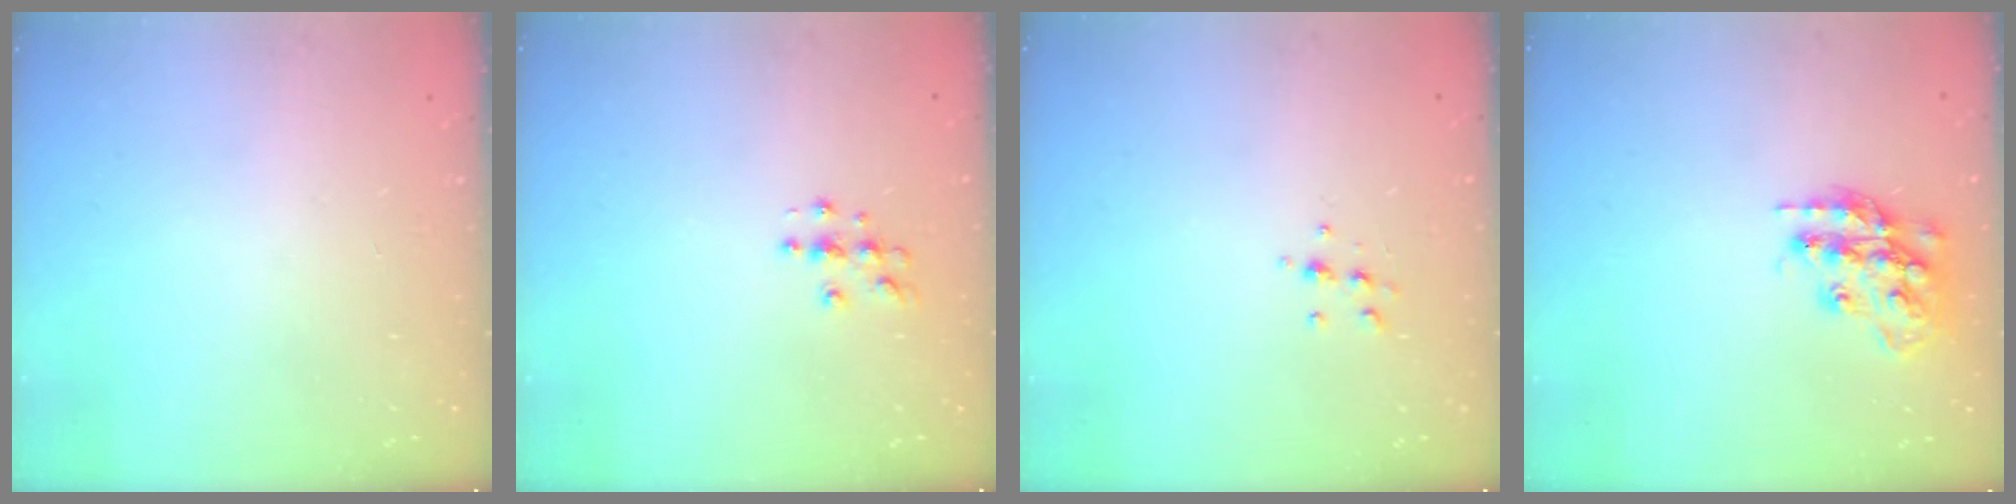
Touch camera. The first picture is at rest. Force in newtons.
{"total": 4.1, "press": 4.1, "slide": 0.5}
{"total": 5.8, "press": 5.8, "slide": 0.6}
{"total": 17.3, "press": 17.3, "slide": 1.4}